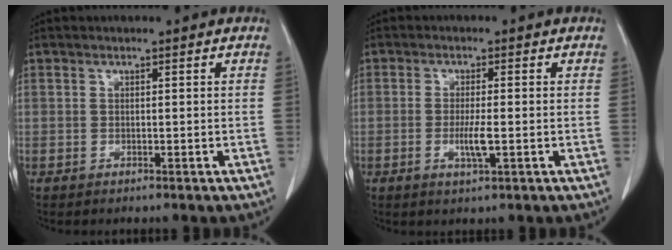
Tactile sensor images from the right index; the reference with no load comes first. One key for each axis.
{"total": 3.5, "fx": -0.9, "fy": 0.3, "fz": 3.4, "tx": -0.068, "ty": -0.006, "tz": -0.016}